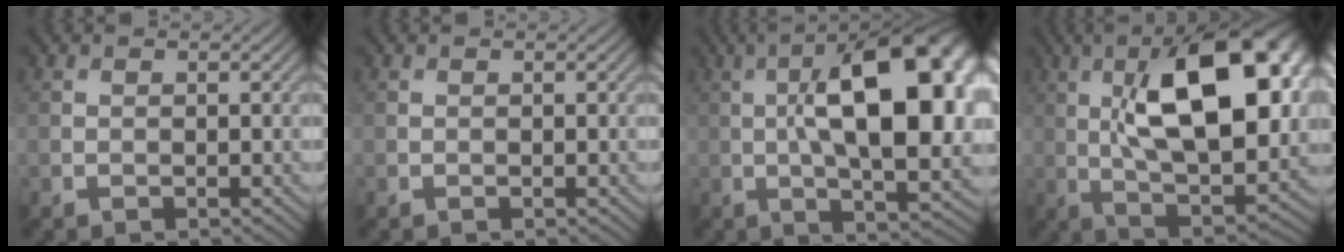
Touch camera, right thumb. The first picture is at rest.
{"total": 0.0}
{"total": 19.2, "force": [1.4, 8.0, 17.3], "torque": [-0.240, 0.026, 0.011]}
{"total": 18.8, "force": [3.8, 8.3, 16.4], "torque": [-0.249, 0.021, 0.048]}